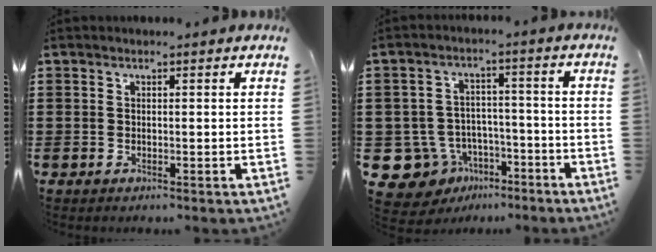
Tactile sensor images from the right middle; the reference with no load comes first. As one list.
[{"total": 8.0, "force": [-5.2, 5.8, 2.0], "torque": [-0.073, 0.019, -0.100]}]